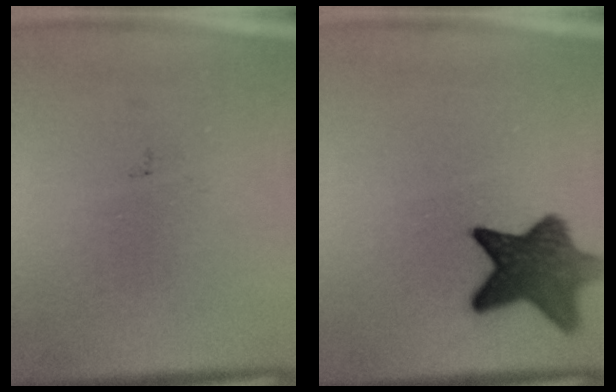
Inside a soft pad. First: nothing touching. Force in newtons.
{"total": 8.7}